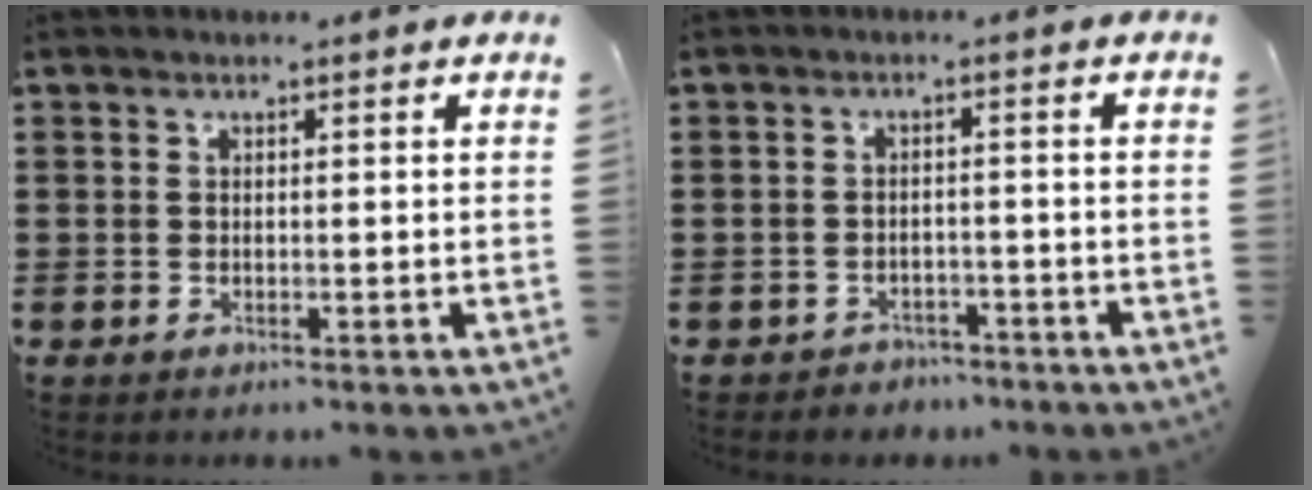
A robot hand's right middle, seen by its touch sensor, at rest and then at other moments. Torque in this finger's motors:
{"motor_torque": [1.03, 0.06, 0.04, -0.01]}